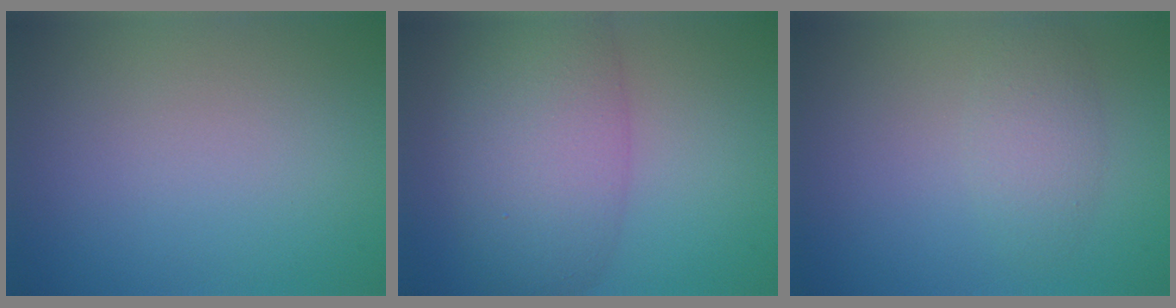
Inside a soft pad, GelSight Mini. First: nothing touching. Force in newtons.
{"total": 7.5, "press": 7.5, "slide": 0.3}
{"total": 2.4, "press": 2.4, "slide": 0.0}